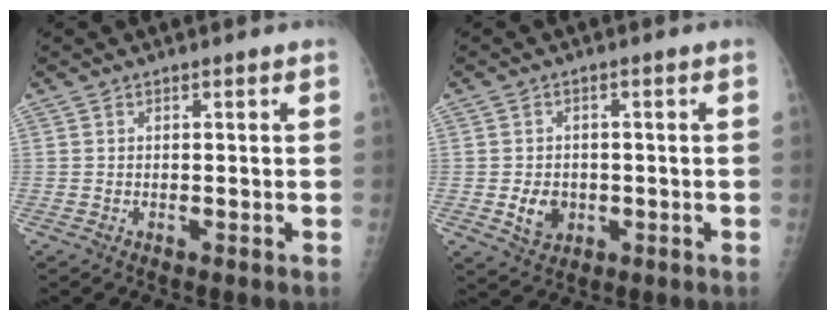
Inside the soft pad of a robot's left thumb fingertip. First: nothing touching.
{"total": 4.7, "force": [-0.9, 3.9, 2.6], "torque": [-0.029, 0.002, -0.007]}